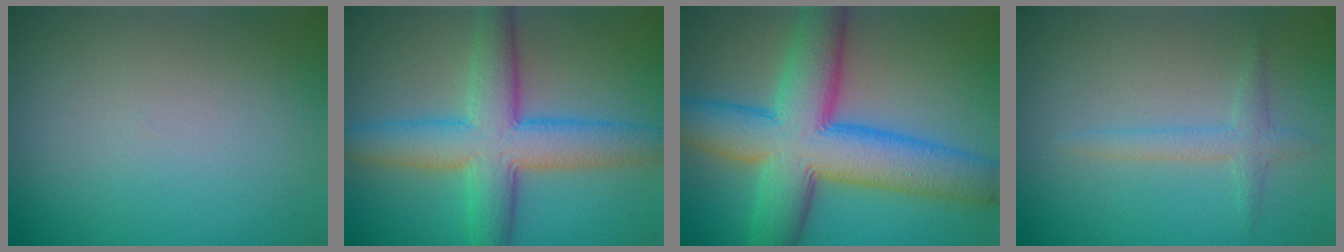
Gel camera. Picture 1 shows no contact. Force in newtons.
{"total": 8.0, "press": 8.0, "slide": 0.2}
{"total": 12.2, "press": 12.2, "slide": 0.2}
{"total": 1.8, "press": 1.8, "slide": 0.0}